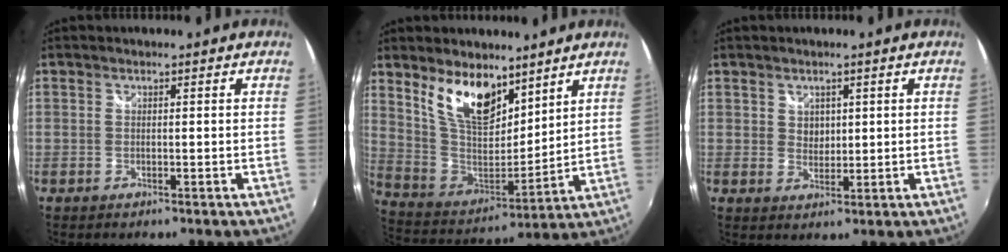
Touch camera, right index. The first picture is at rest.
{"total": 14.1, "force": [8.9, 6.7, 8.7], "torque": [-0.168, -0.001, 0.178]}
{"total": 2.4, "force": [1.0, 2.0, 0.7], "torque": [-0.005, 0.002, 0.018]}